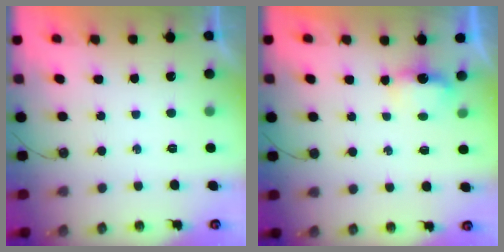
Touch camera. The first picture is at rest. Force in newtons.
{"total": 3.4, "press": 3.4, "slide": 0.5}